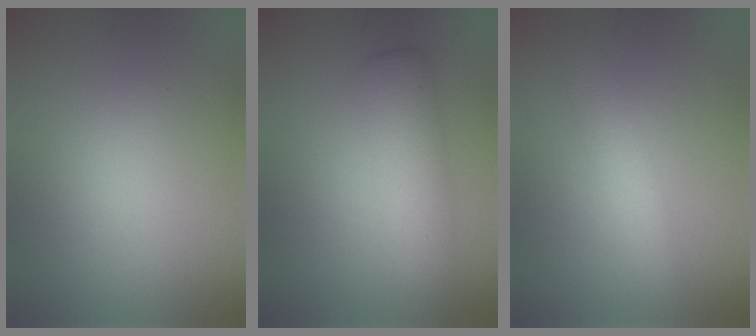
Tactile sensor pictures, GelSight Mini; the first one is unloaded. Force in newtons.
{"total": 4.0, "press": 4.0, "slide": 0.1}
{"total": 2.4, "press": 2.4, "slide": 0.0}